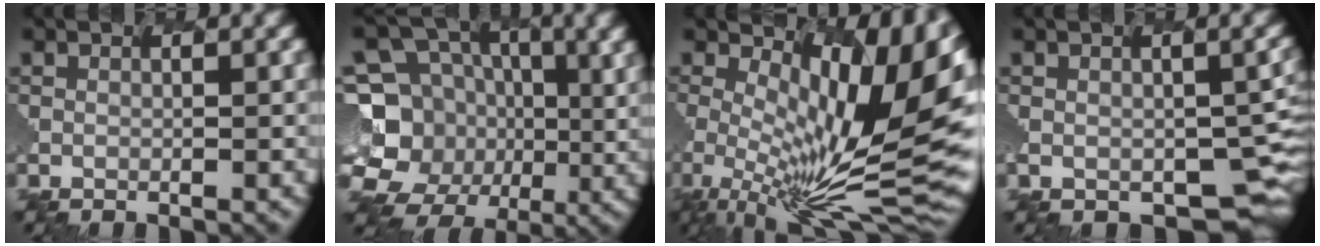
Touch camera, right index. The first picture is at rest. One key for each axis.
{"total": 7.8, "fx": -1.0, "fy": 7.7, "fz": 0.8, "tx": -0.054, "ty": 0.015, "tz": -0.061}
{"total": 11.2, "fx": 3.3, "fy": 3.7, "fz": 10.1, "tx": -0.167, "ty": -0.005, "tz": 0.051}
{"total": 5.7, "fx": -1.6, "fy": 3.5, "fz": 4.2, "tx": -0.070, "ty": -0.025, "tz": -0.019}